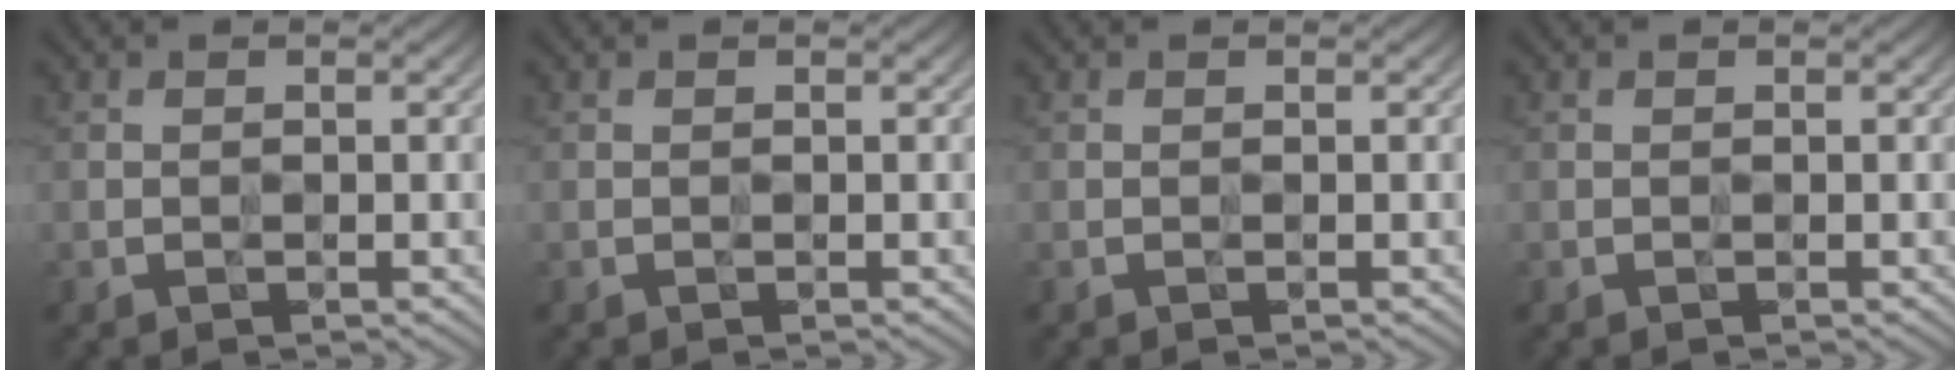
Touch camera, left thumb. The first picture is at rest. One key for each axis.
{"total": 0.0}
{"total": 0.0}
{"total": 0.0}